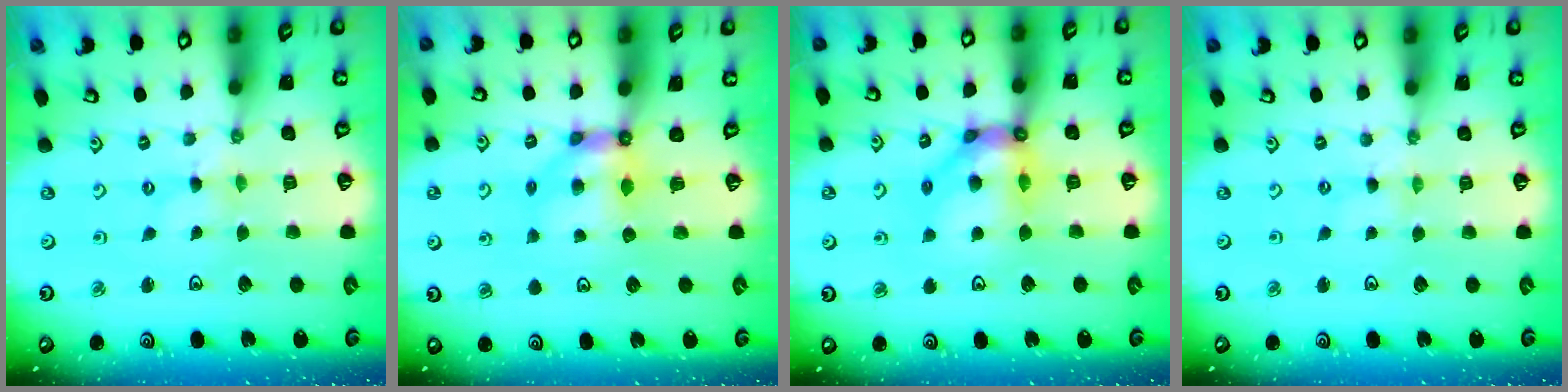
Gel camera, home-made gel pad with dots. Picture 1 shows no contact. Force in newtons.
{"total": 6.6, "press": 6.6, "slide": 0.5}
{"total": 12.9, "press": 12.8, "slide": 1.8}
{"total": 0.0}